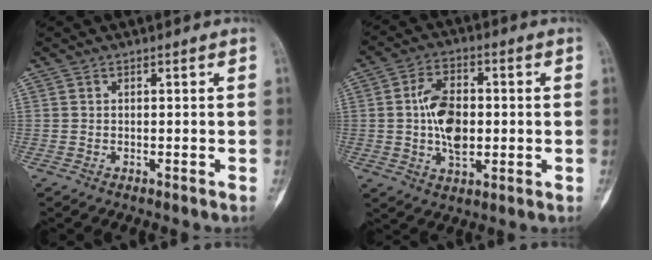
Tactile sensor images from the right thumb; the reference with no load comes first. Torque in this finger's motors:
{"motor_torque": [1.23, 1.49, 0.92, -0.29, 0.33]}